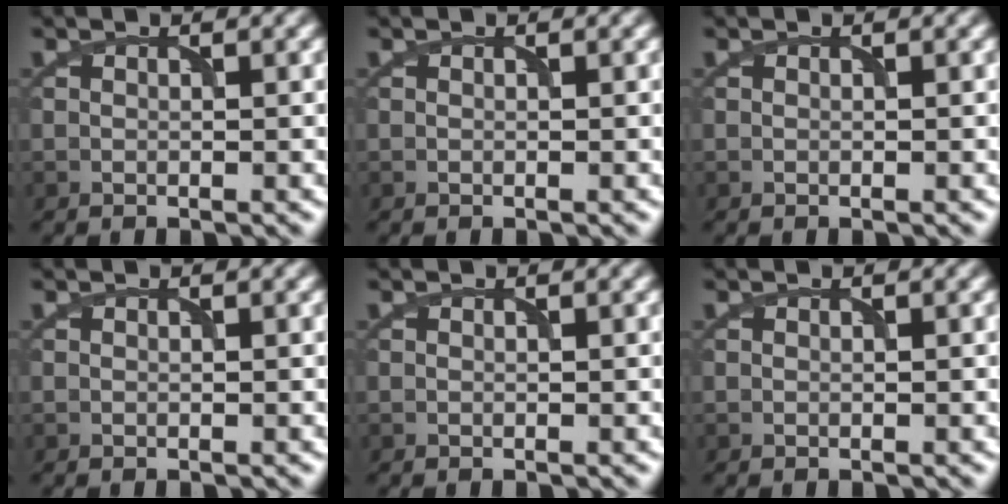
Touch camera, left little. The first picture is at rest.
{"total": 0.0}
{"total": 0.0}
{"total": 0.0}
{"total": 0.0}
{"total": 0.0}